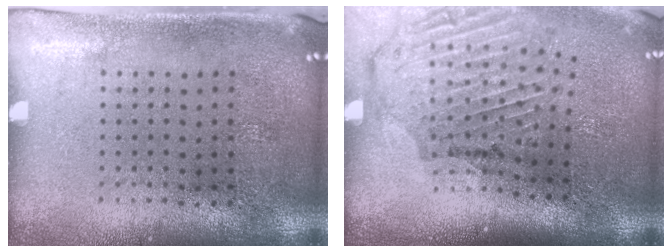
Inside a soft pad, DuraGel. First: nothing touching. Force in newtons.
{"total": 2.1, "press": 1.9, "slide": 0.8}